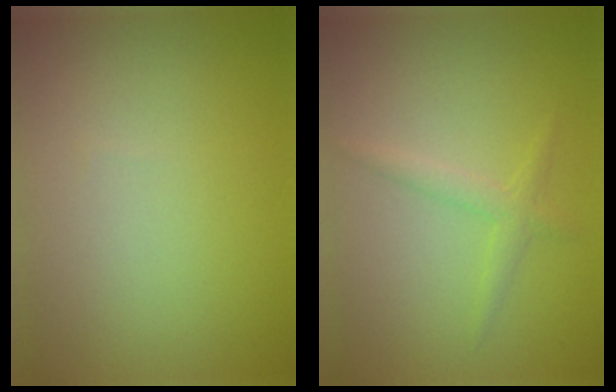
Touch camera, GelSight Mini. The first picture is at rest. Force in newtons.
{"total": 1.5, "press": 1.5, "slide": 0.1}